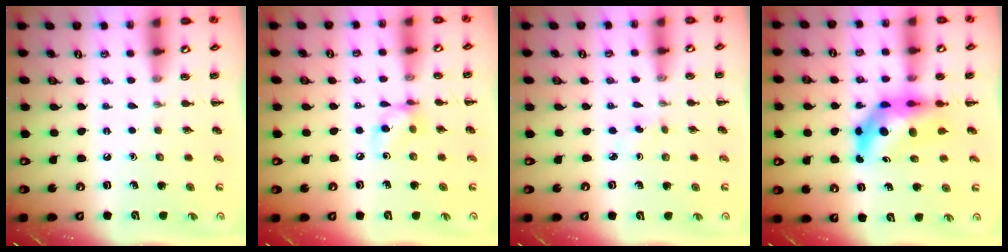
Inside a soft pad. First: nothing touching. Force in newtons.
{"total": 7.4, "press": 7.4, "slide": 0.4}
{"total": 2.3, "press": 2.1, "slide": 0.9}
{"total": 9.9, "press": 9.3, "slide": 3.5}